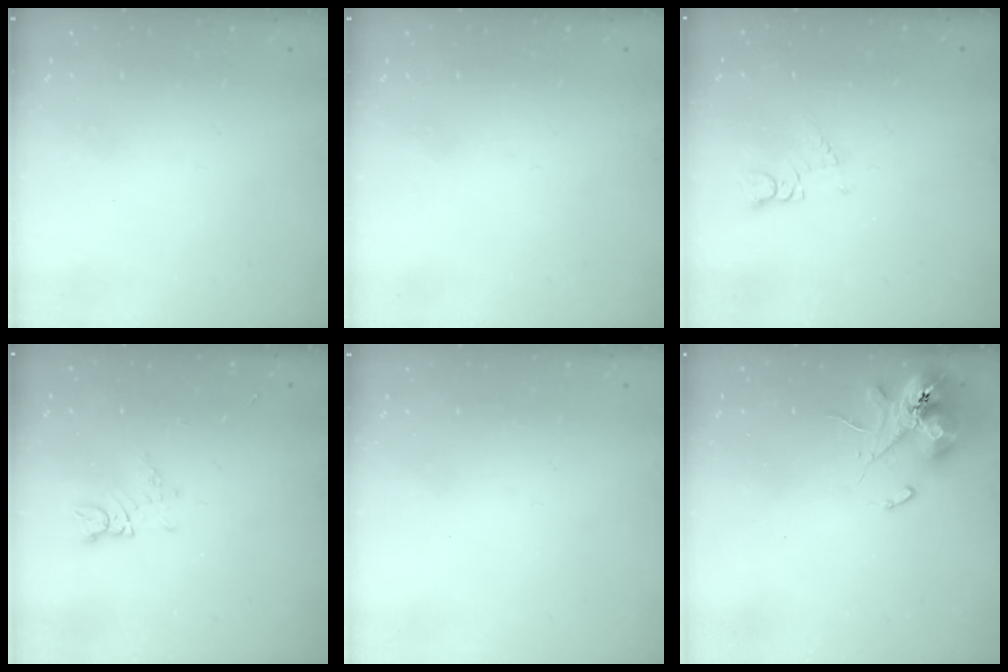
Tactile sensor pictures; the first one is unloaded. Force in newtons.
{"total": 0.0}
{"total": 4.3, "press": 4.2, "slide": 0.7}
{"total": 4.7, "press": 4.6, "slide": 0.7}
{"total": 0.0}
{"total": 11.8, "press": 11.6, "slide": 1.8}